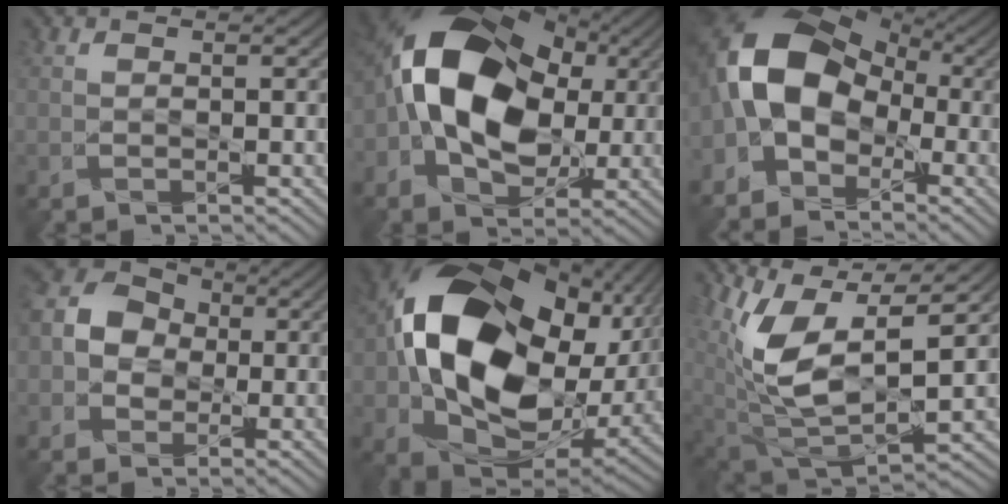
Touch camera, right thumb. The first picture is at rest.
{"total": 17.5, "force": [1.0, 12.0, 12.7], "torque": [-0.242, 0.014, 0.006]}
{"total": 13.4, "force": [-1.6, 8.8, 9.9], "torque": [-0.219, 0.009, -0.052]}
{"total": 9.0, "force": [-0.1, 7.6, 4.9], "torque": [-0.127, 0.011, -0.022]}
{"total": 21.3, "force": [1.7, 15.2, 14.9], "torque": [-0.348, -0.039, 0.060]}
{"total": 13.8, "force": [5.3, 6.0, 11.2], "torque": [-0.250, 0.000, 0.105]}